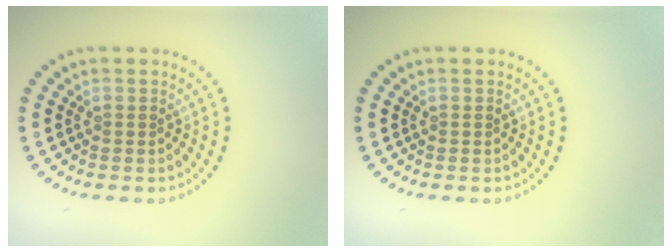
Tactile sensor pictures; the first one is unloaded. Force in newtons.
{"total": 0.0}